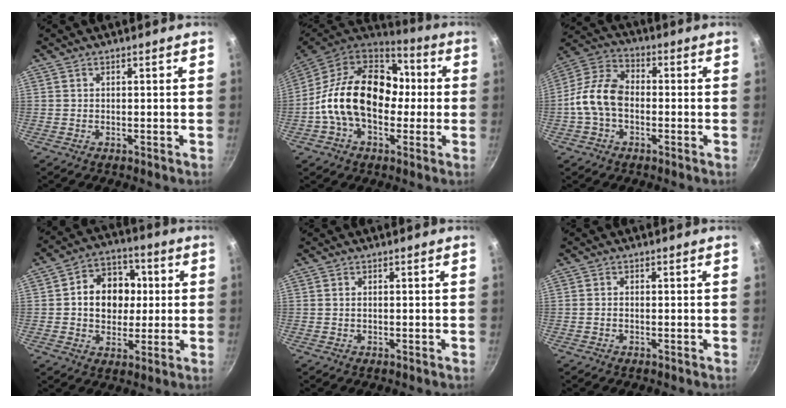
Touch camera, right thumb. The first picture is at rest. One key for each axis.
{"total": 22.5, "fx": -0.7, "fy": 15.6, "fz": 16.2, "tx": -0.240, "ty": 0.045, "tz": -0.025}
{"total": 10.8, "fx": -1.6, "fy": 7.3, "fz": 7.8, "tx": -0.134, "ty": 0.035, "tz": -0.051}
{"total": 12.9, "fx": 1.3, "fy": 10.4, "fz": 7.5, "tx": -0.073, "ty": 0.014, "tz": 0.013}
{"total": 0.7, "fx": 0.1, "fy": 0.5, "fz": 0.5, "tx": -0.007, "ty": 0.002, "tz": 0.002}
{"total": 0.7, "fx": -0.2, "fy": 0.5, "fz": 0.5, "tx": -0.011, "ty": 0.004, "tz": -0.005}